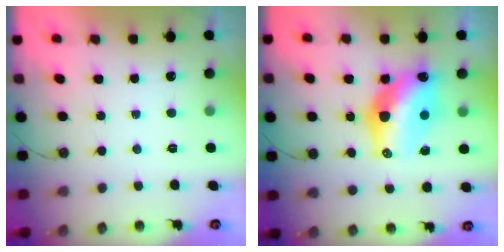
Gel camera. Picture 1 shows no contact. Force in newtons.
{"total": 13.8, "press": 13.7, "slide": 1.6}